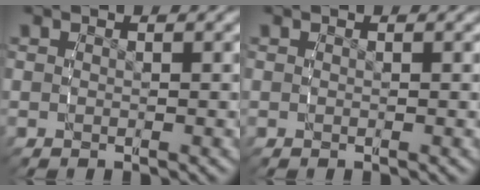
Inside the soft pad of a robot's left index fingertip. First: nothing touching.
{"total": 0.0}